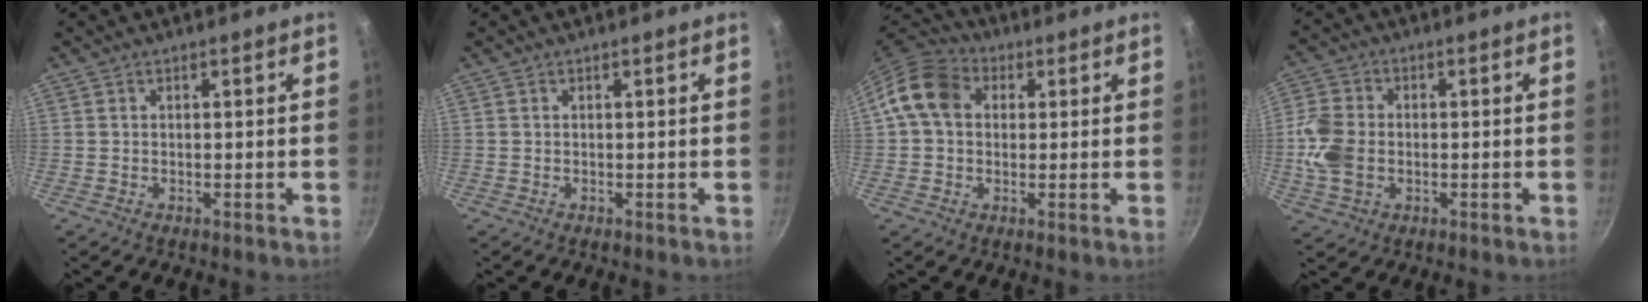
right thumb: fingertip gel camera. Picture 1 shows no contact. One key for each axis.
{"total": 0.0}
{"total": 9.6, "fx": 1.7, "fy": 7.7, "fz": 5.6, "tx": -0.076, "ty": 0.021, "tz": 0.010}
{"total": 8.7, "fx": -1.0, "fy": 6.4, "fz": 5.7, "tx": -0.108, "ty": 0.005, "tz": -0.027}